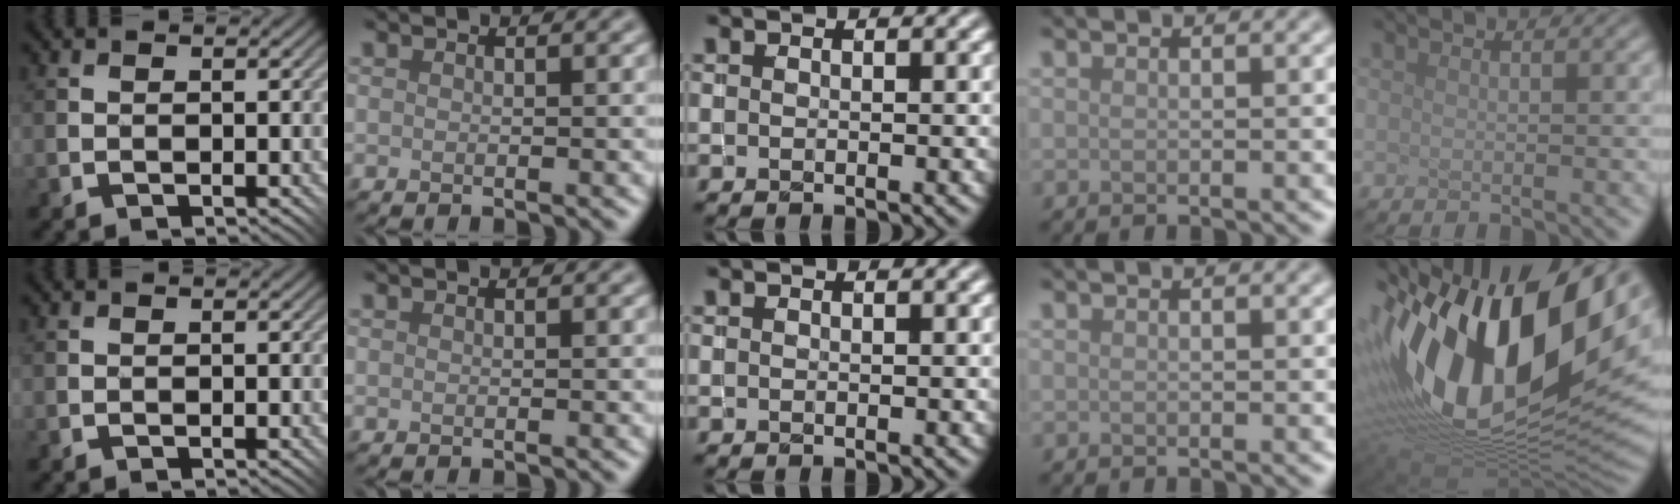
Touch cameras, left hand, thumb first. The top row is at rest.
{"little": {"total": 18.3, "force": [2.1, 10.3, 15.0], "torque": [-0.339, -0.020, 0.088]}}